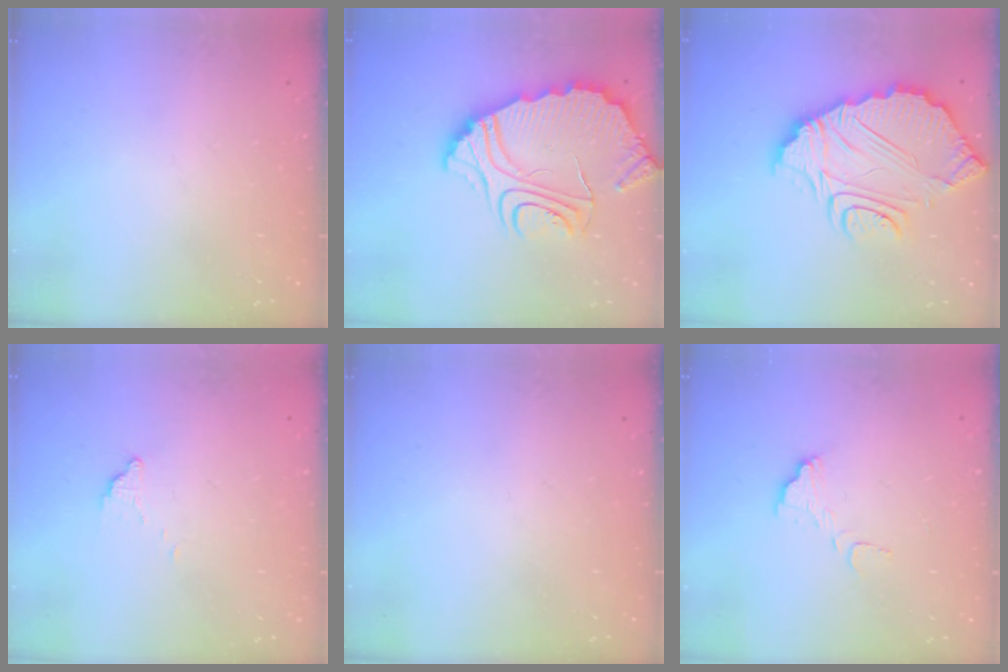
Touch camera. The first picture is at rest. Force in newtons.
{"total": 12.4, "press": 12.4, "slide": 1.2}
{"total": 15.9, "press": 15.8, "slide": 1.4}
{"total": 3.2, "press": 3.2, "slide": 0.1}
{"total": 0.0}
{"total": 5.6, "press": 5.6, "slide": 0.3}